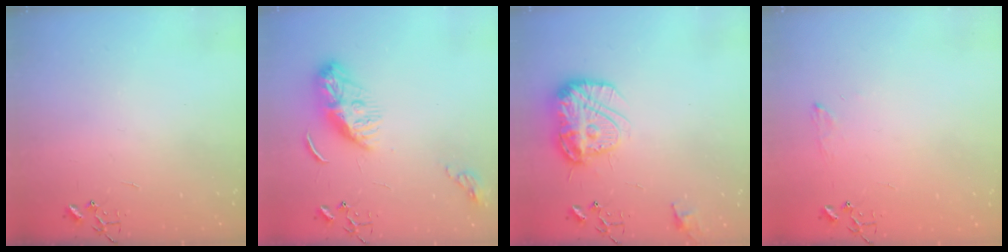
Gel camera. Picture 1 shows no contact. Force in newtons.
{"total": 10.9, "press": 10.9, "slide": 0.4}
{"total": 15.6, "press": 15.5, "slide": 1.6}
{"total": 6.3, "press": 6.2, "slide": 0.8}